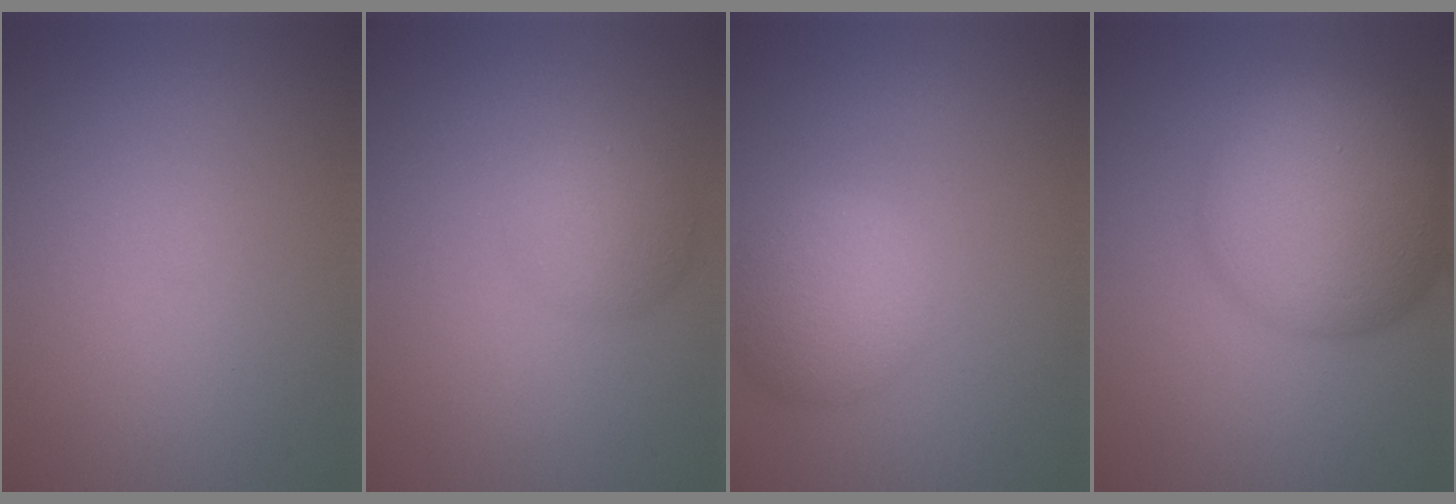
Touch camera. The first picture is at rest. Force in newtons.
{"total": 3.0, "press": 2.9, "slide": 0.2}
{"total": 4.7, "press": 4.7, "slide": 0.1}
{"total": 10.8, "press": 10.8, "slide": 0.3}